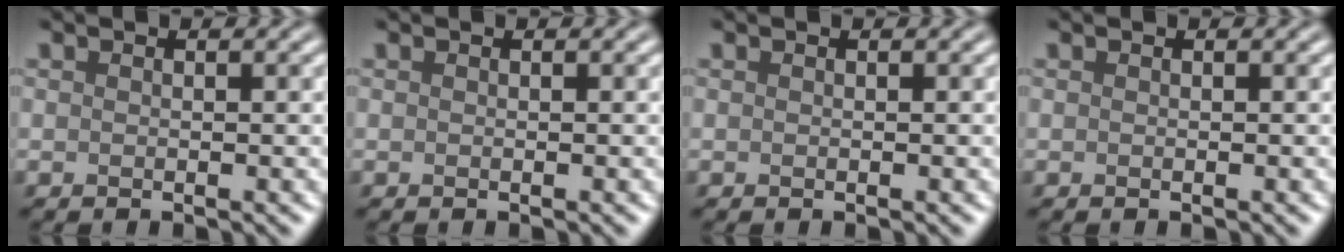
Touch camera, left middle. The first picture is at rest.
{"total": 0.0}
{"total": 0.0}
{"total": 0.0}